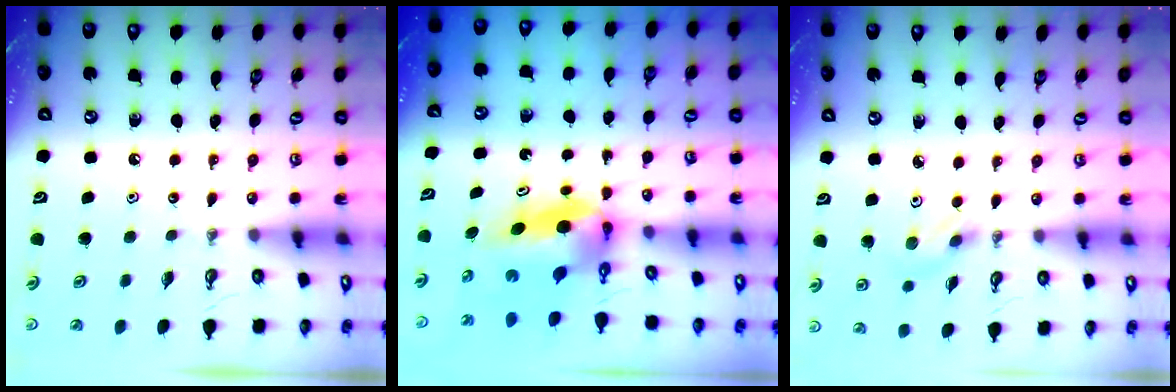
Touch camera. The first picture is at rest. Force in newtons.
{"total": 6.6, "press": 6.2, "slide": 2.3}
{"total": 3.1, "press": 2.8, "slide": 1.4}